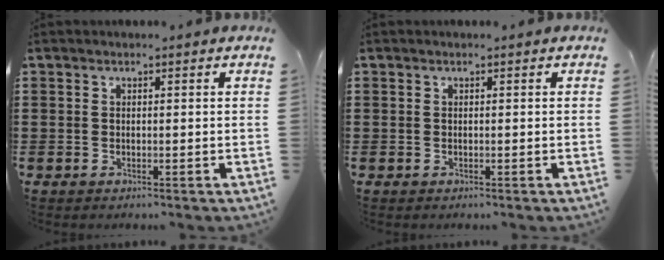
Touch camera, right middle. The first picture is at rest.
{"total": 0.0}